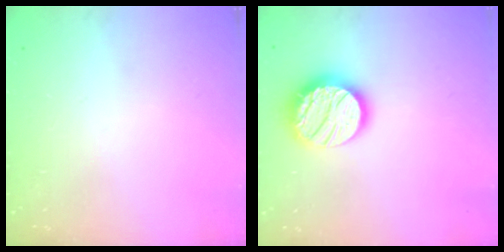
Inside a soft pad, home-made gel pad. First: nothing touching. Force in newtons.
{"total": 16.6, "press": 16.5, "slide": 1.1}